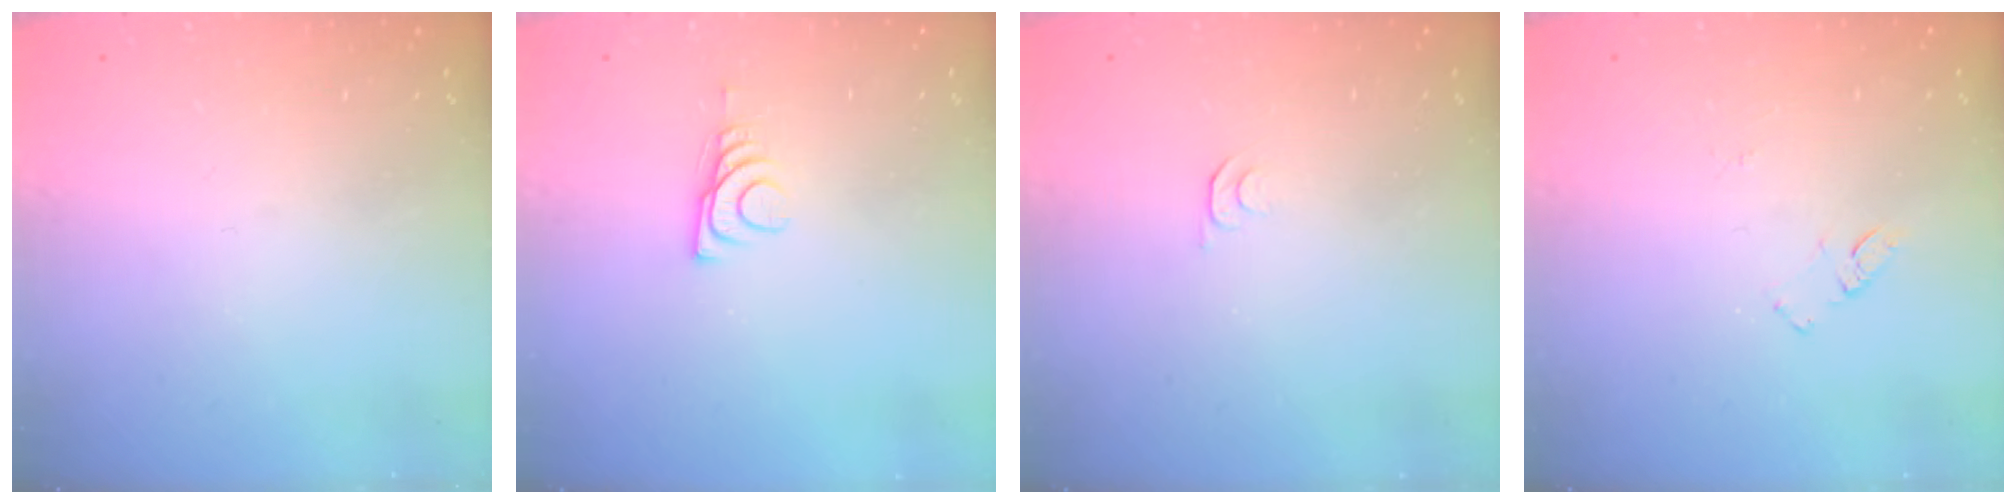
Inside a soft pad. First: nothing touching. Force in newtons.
{"total": 6.6, "press": 6.6, "slide": 0.9}
{"total": 3.9, "press": 3.8, "slide": 0.5}
{"total": 6.2, "press": 6.2, "slide": 0.5}